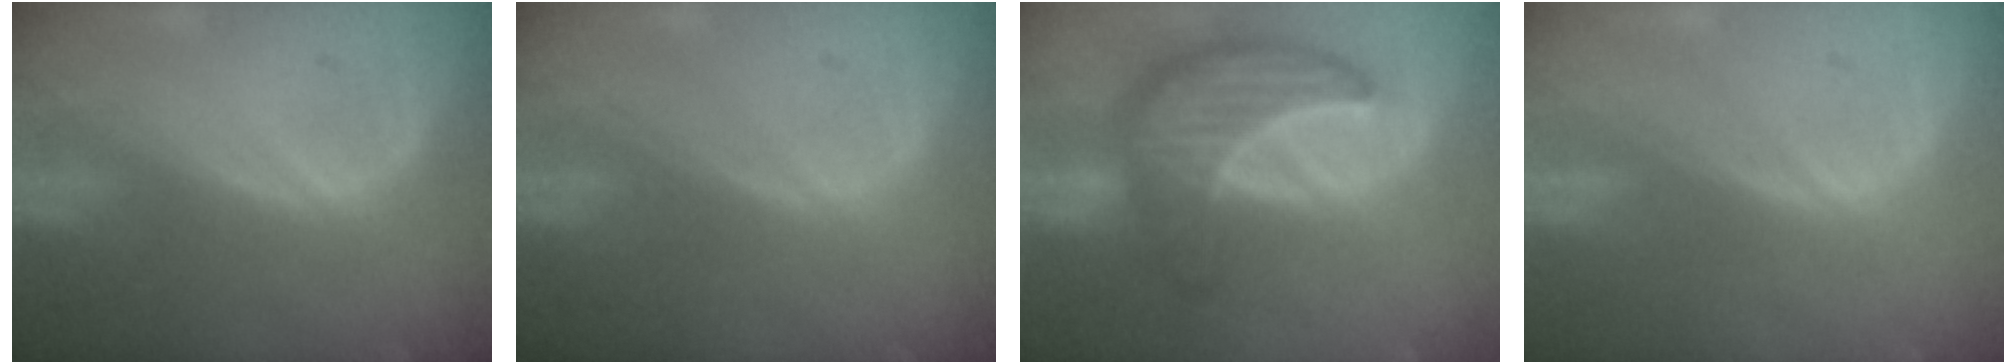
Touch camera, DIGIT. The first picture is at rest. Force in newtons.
{"total": 0.0}
{"total": 10.0, "press": 10.0, "slide": 0.6}
{"total": 0.0}